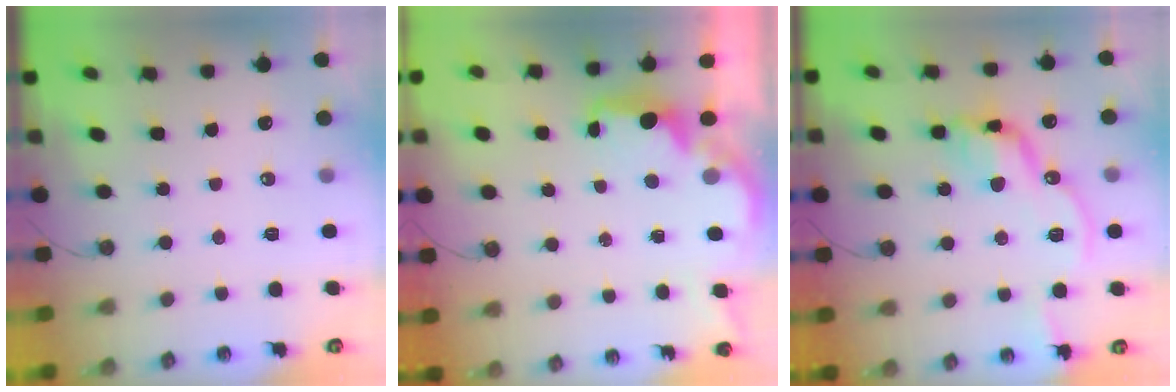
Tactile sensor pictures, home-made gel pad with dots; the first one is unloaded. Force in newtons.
{"total": 2.0, "press": 1.8, "slide": 0.7}
{"total": 13.8, "press": 13.8, "slide": 0.5}